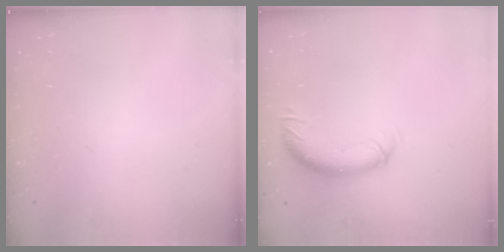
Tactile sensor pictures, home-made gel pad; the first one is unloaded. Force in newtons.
{"total": 10.3, "press": 10.2, "slide": 1.4}